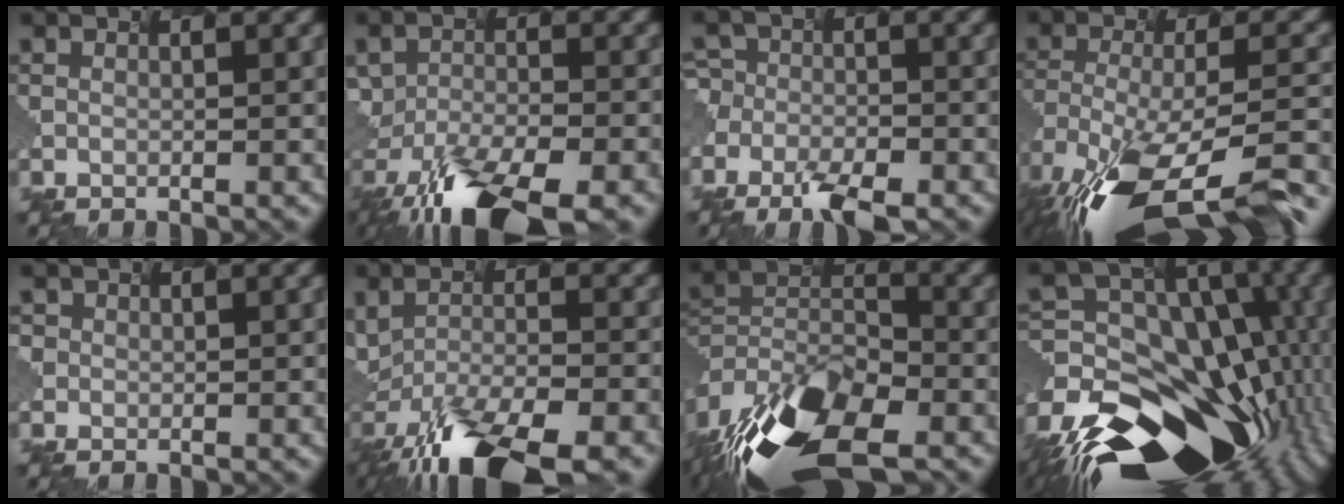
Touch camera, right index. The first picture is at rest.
{"total": 11.6, "force": [-8.5, 3.4, 7.1], "torque": [-0.164, -0.030, -0.123]}
{"total": 6.8, "force": [-5.2, 3.1, 3.0], "torque": [-0.073, -0.019, -0.070]}
{"total": 15.4, "force": [-11.0, 4.7, 9.7], "torque": [-0.236, -0.038, -0.135]}
{"total": 1.0, "force": [-0.2, 0.3, -1.0], "torque": [0.003, -0.002, 0.015]}
{"total": 11.3, "force": [-7.9, 2.6, 7.7], "torque": [-0.176, -0.024, -0.121]}
{"total": 15.3, "force": [-11.0, 7.2, 7.8], "torque": [-0.194, -0.022, -0.154]}
{"total": 18.0, "force": [-10.0, 11.1, 9.9], "torque": [-0.220, -0.004, -0.150]}